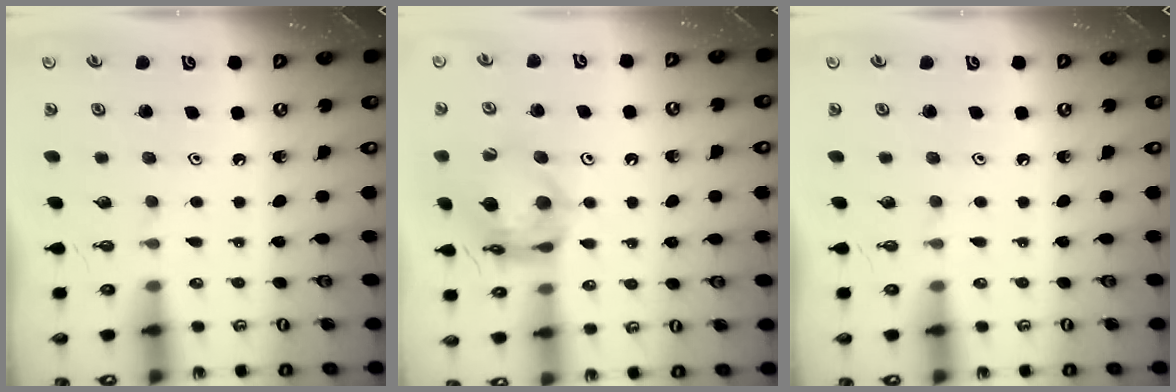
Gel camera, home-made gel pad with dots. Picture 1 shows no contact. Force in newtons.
{"total": 13.1, "press": 13.0, "slide": 1.3}
{"total": 0.0}